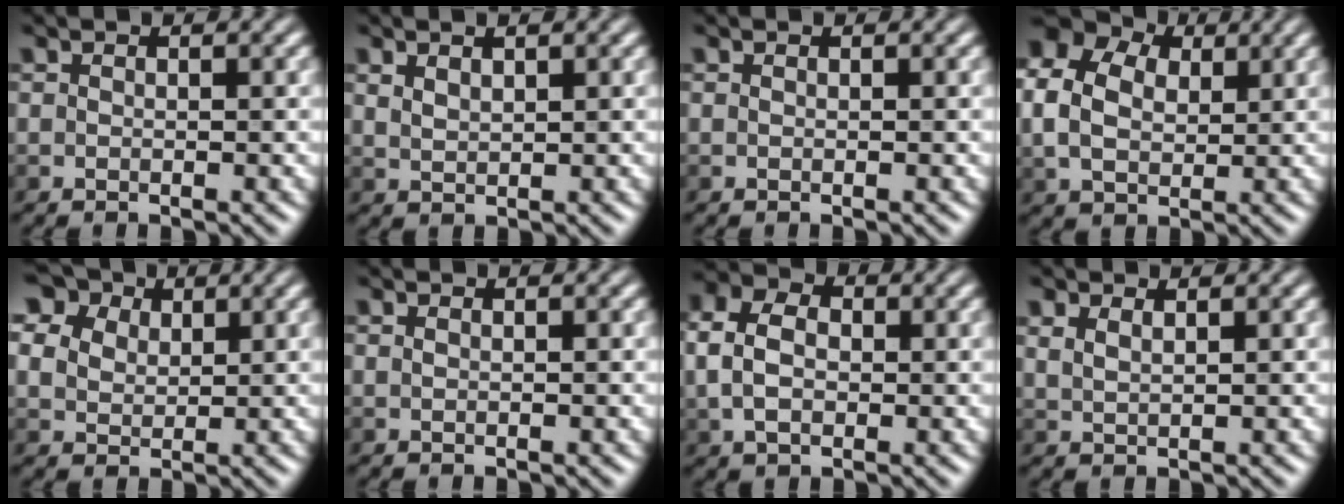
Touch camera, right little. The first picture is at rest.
{"total": 1.3, "force": [0.8, 0.5, 0.9], "torque": [-0.021, 0.000, 0.021]}
{"total": 0.0}
{"total": 7.2, "force": [1.5, 5.5, 4.5], "torque": [-0.117, 0.021, 0.024]}
{"total": 11.7, "force": [6.8, 7.8, 5.5], "torque": [-0.139, 0.043, 0.113]}
{"total": 0.0}
{"total": 5.1, "force": [0.2, 3.6, 3.6], "torque": [-0.087, 0.014, -0.002]}
{"total": 2.0, "force": [1.1, 1.0, 1.2], "torque": [-0.023, 0.005, 0.018]}